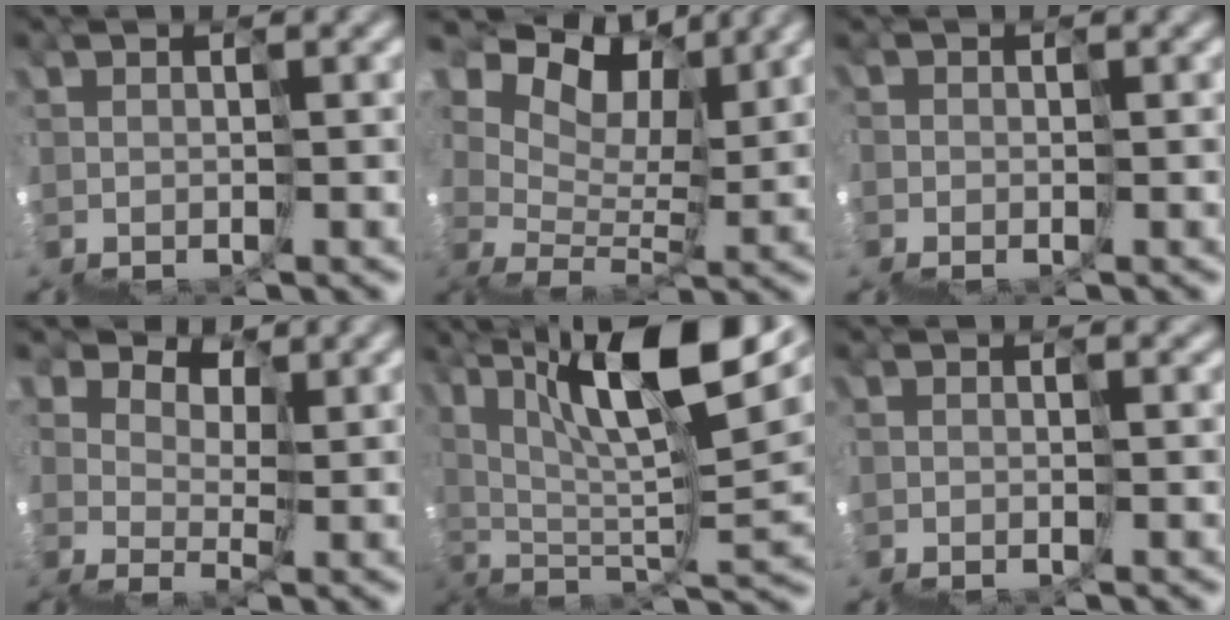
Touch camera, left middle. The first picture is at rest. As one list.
[{"total": 7.0, "force": [6.6, 2.3, 0.6], "torque": [-0.013, 0.025, 0.107]}, {"total": 2.8, "force": [-1.3, 1.7, 1.8], "torque": [-0.037, -0.017, -0.019]}, {"total": 3.5, "force": [3.2, 1.2, -0.6], "torque": [0.023, 0.015, 0.061]}, {"total": 11.6, "force": [7.8, 2.9, 8.0], "torque": [-0.142, 0.028, 0.135]}, {"total": 0.9, "force": [0.0, 0.6, 0.6], "torque": [-0.011, -0.005, -0.002]}]